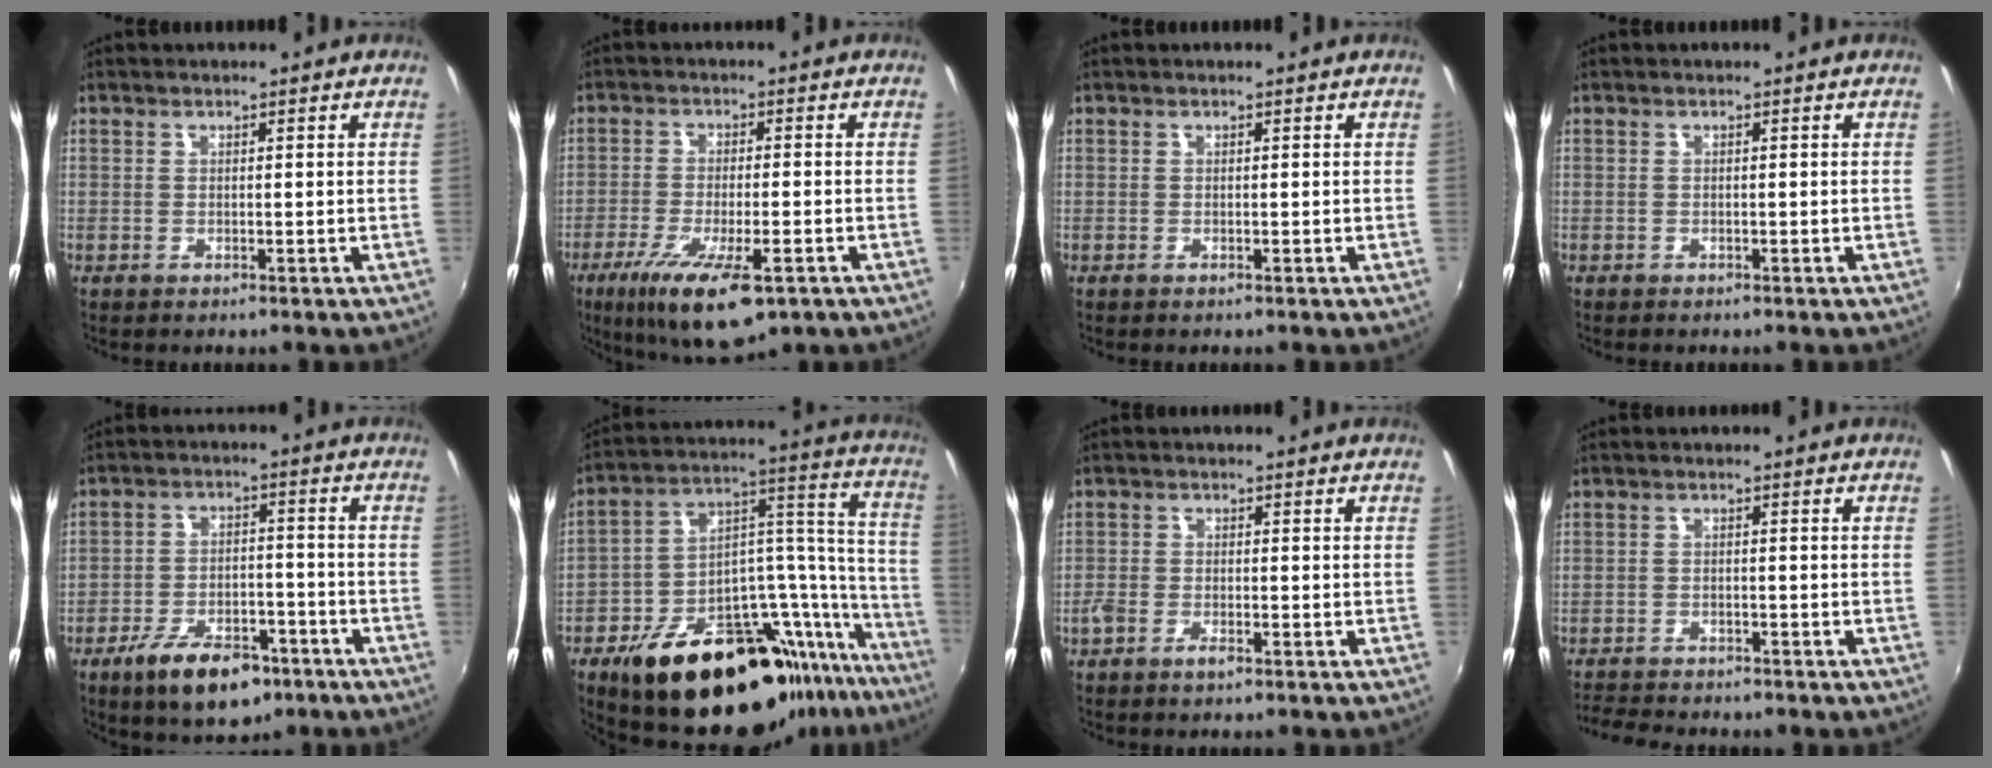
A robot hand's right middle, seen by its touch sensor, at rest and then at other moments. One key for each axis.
{"total": 14.3, "fx": -8.1, "fy": 4.1, "fz": 11.1, "tx": -0.216, "ty": -0.049, "tz": -0.129}
{"total": 0.0}
{"total": 0.0}
{"total": 12.5, "fx": -7.9, "fy": 6.0, "fz": 7.5, "tx": -0.150, "ty": -0.001, "tz": -0.121}
{"total": 32.2, "fx": -22.9, "fy": 11.7, "fz": 19.3, "tx": -0.234, "ty": 0.041, "tz": -0.330}
{"total": 3.0, "fx": -2.1, "fy": 1.2, "fz": 1.8, "tx": -0.046, "ty": -0.004, "tz": -0.044}
{"total": 7.1, "fx": -6.6, "fy": 1.7, "fz": 2.2, "tx": -0.066, "ty": -0.015, "tz": -0.107}